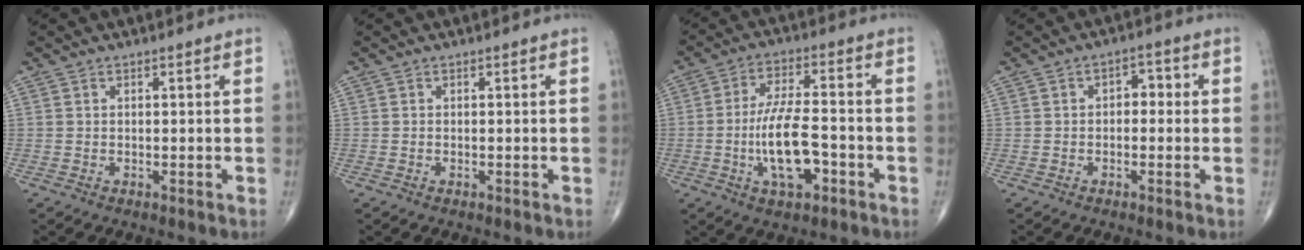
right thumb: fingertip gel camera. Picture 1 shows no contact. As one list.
[{"total": 0.0}, {"total": 11.3, "force": [-3.2, 4.3, 9.9], "torque": [-0.186, 0.020, -0.057]}, {"total": 3.4, "force": [0.0, 2.2, 2.5], "torque": [-0.015, 0.014, -0.009]}]